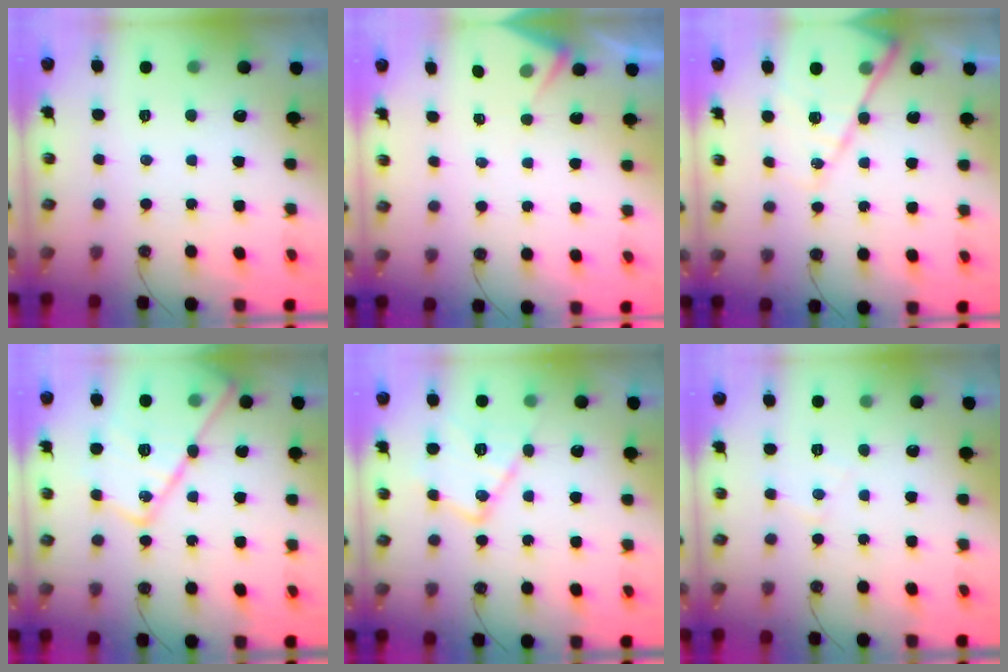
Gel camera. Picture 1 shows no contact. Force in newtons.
{"total": 3.9, "press": 3.8, "slide": 0.6}
{"total": 15.0, "press": 15.0, "slide": 1.5}
{"total": 20.2, "press": 20.2, "slide": 1.6}
{"total": 13.5, "press": 13.4, "slide": 1.2}
{"total": 5.4, "press": 5.4, "slide": 0.7}